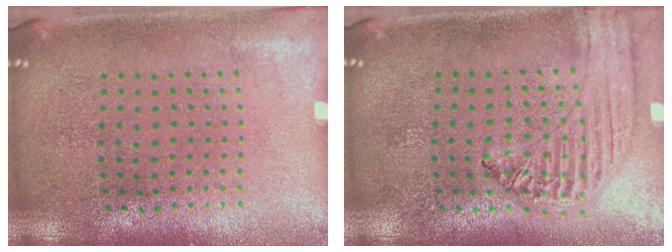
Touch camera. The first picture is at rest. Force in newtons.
{"total": 1.2, "press": 1.2, "slide": 0.2}